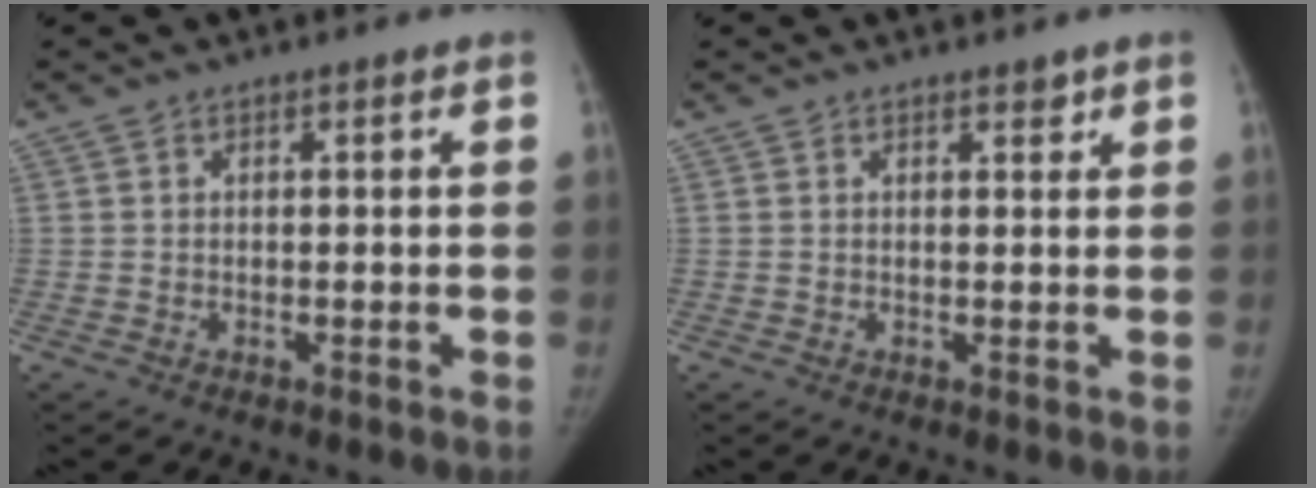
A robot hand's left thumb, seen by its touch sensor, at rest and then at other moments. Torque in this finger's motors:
{"motor_torque": [-0.20, 0.11, -0.30, 0.50, 0.00]}